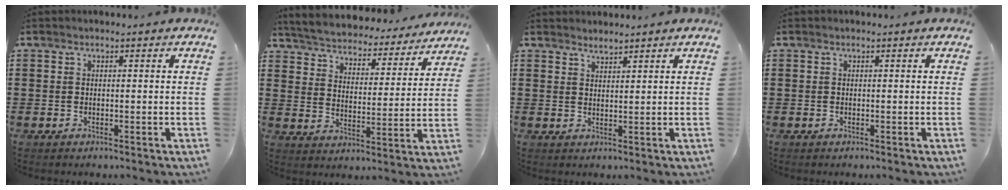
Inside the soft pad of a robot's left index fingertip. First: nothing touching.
{"total": 4.0, "force": [4.0, 0.0, -0.1], "torque": [-0.025, -0.037, 0.061]}
{"total": 1.6, "force": [1.6, 0.0, 0.0], "torque": [-0.002, 0.002, 0.031]}
{"total": 0.0}